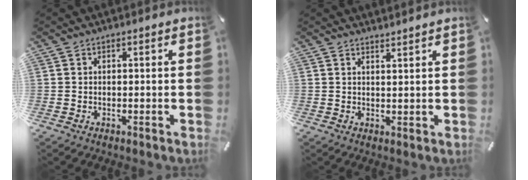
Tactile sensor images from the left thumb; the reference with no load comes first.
{"total": 1.6, "force": [1.6, -0.3, -0.1], "torque": [0.001, -0.009, 0.030]}